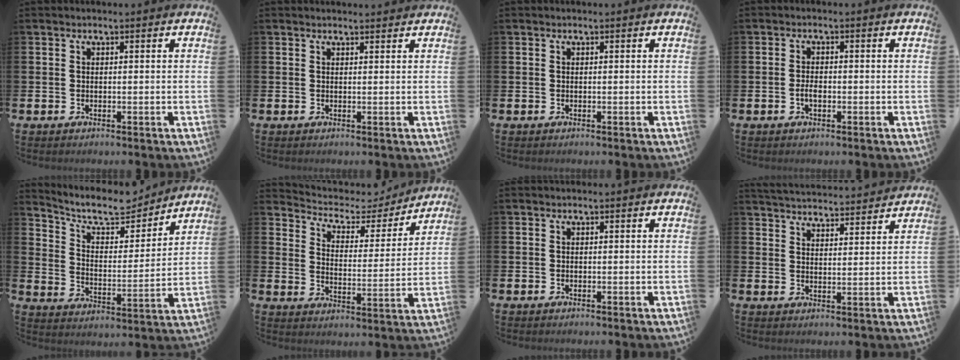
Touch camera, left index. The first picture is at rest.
{"total": 0.9, "force": [0.9, 0.2, 0.1], "torque": [0.004, -0.001, 0.014]}
{"total": 0.0}
{"total": 1.8, "force": [-0.5, 0.9, 1.4], "torque": [-0.027, 0.003, -0.011]}
{"total": 9.5, "force": [8.4, 2.8, 3.3], "torque": [-0.092, -0.056, 0.146]}
{"total": 5.2, "force": [4.7, 2.2, 0.9], "torque": [-0.054, -0.034, 0.074]}
{"total": 0.0}
{"total": 4.5, "force": [4.5, 0.2, 0.1], "torque": [-0.017, -0.033, 0.081]}